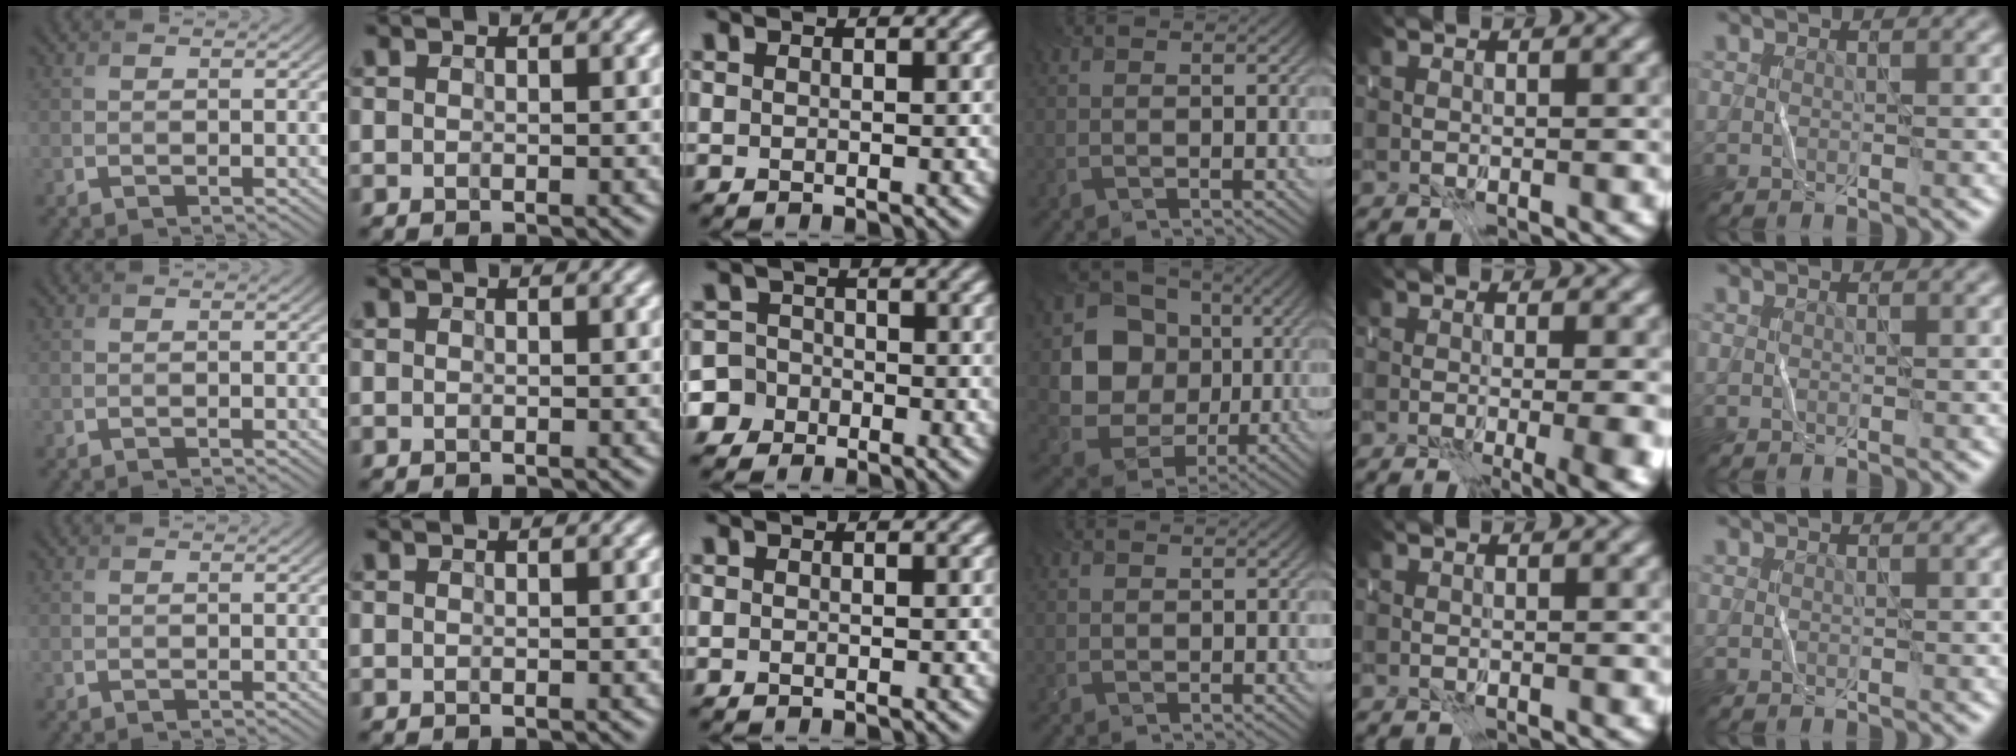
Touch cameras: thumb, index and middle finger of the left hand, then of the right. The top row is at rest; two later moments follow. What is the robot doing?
{"motion": "fold", "object": "receipt paper"}